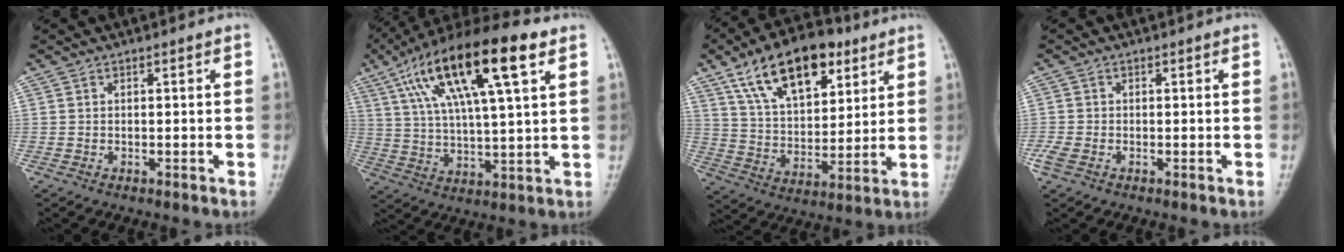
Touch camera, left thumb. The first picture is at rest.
{"total": 21.6, "force": [9.8, 5.9, 18.4], "torque": [-0.326, 0.005, 0.167]}
{"total": 18.5, "force": [10.1, 9.4, 12.4], "torque": [-0.166, -0.029, 0.176]}
{"total": 2.7, "force": [-1.4, 1.7, 1.6], "torque": [-0.046, -0.001, -0.027]}